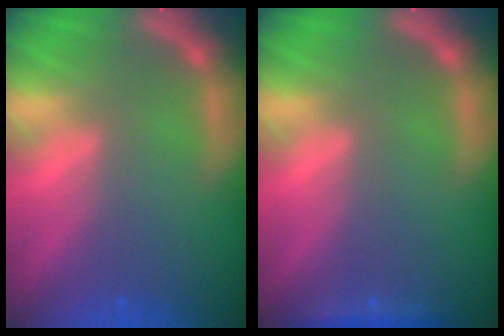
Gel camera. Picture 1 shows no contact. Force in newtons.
{"total": 1.4}